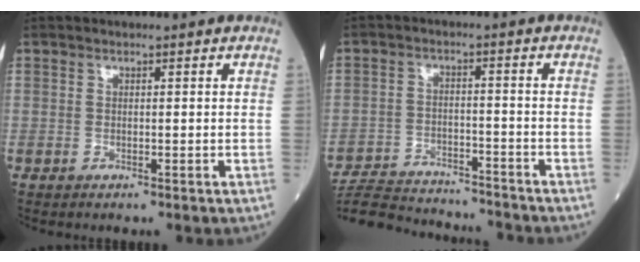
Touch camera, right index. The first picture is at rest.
{"total": 14.2, "force": [-13.7, 2.2, 3.3], "torque": [-0.066, 0.007, -0.208]}